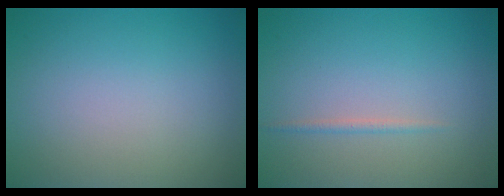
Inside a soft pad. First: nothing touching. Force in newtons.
{"total": 0.8, "press": 0.7, "slide": 0.1}